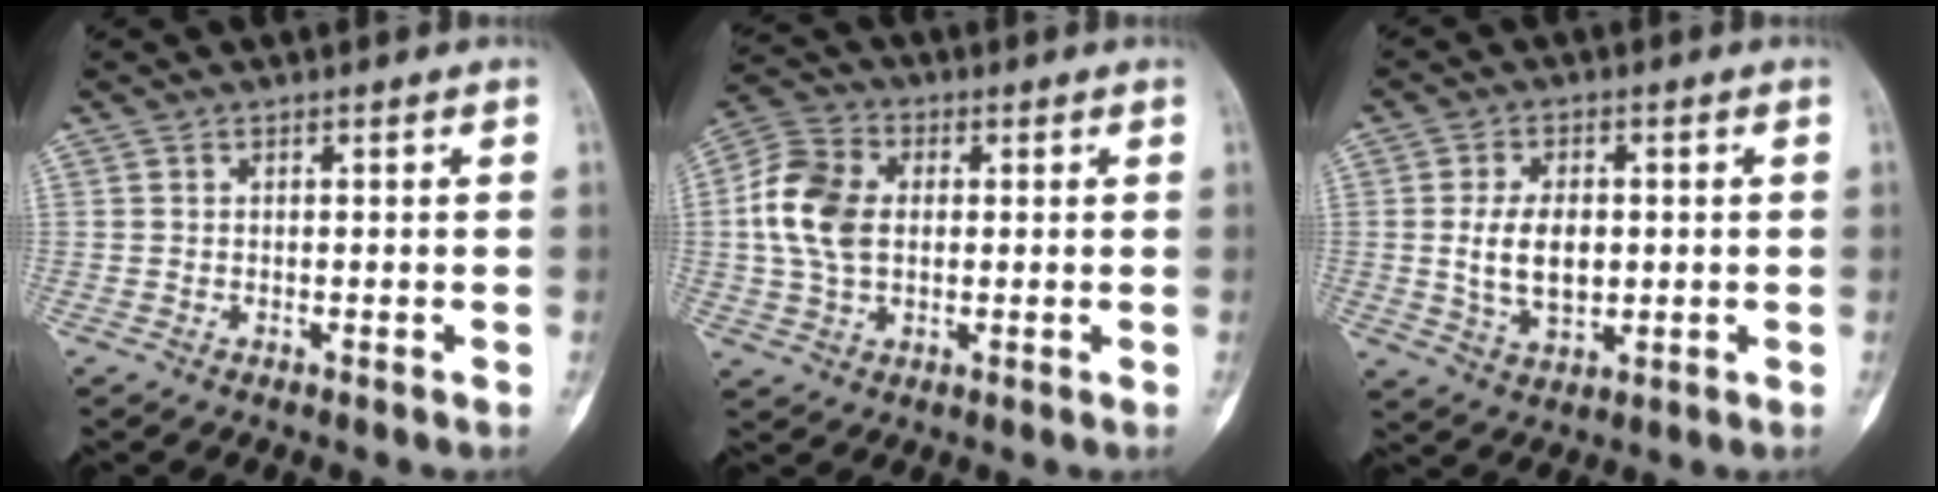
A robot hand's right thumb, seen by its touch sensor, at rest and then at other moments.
{"total": 11.3, "force": [0.8, 7.8, 8.2], "torque": [-0.162, 0.017, 0.012]}
{"total": 8.8, "force": [0.2, 5.4, 7.0], "torque": [-0.112, -0.005, 0.010]}